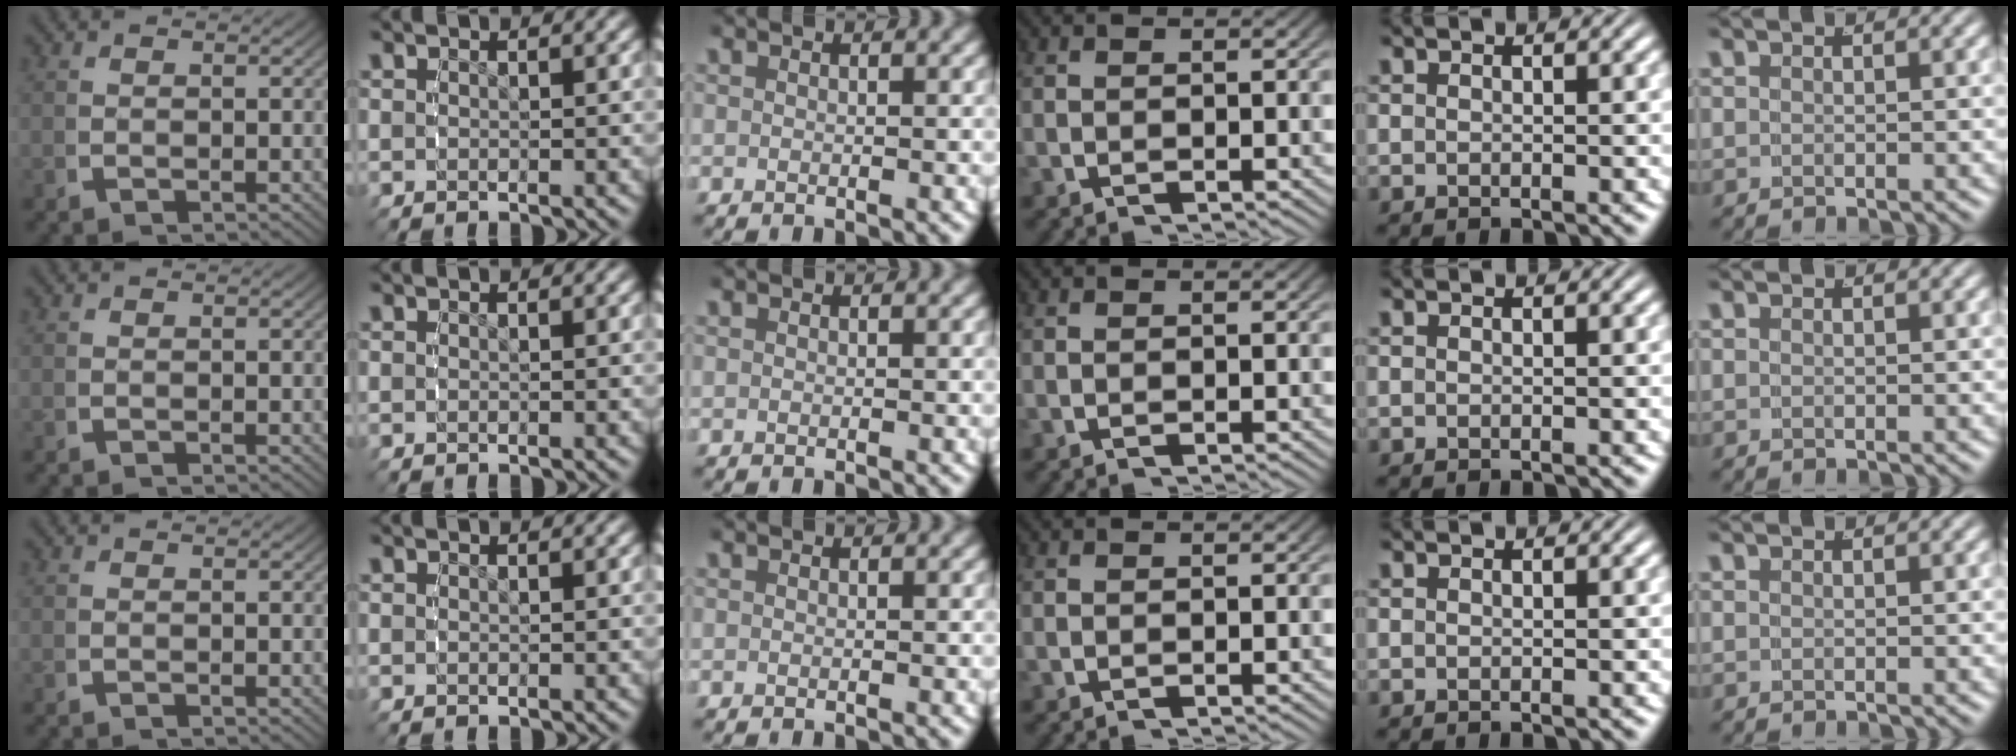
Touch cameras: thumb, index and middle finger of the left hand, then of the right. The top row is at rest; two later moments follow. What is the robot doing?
{"motion": "reach", "object": "photo album"}